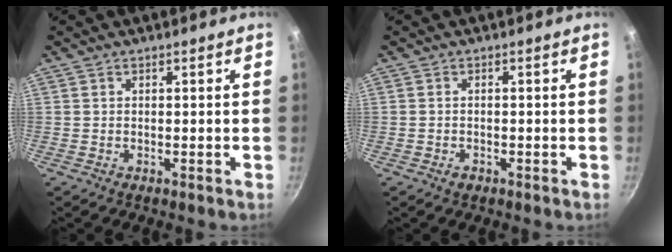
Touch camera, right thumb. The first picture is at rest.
{"total": 1.2, "force": [-0.8, 0.8, 0.6], "torque": [-0.012, 0.003, -0.014]}